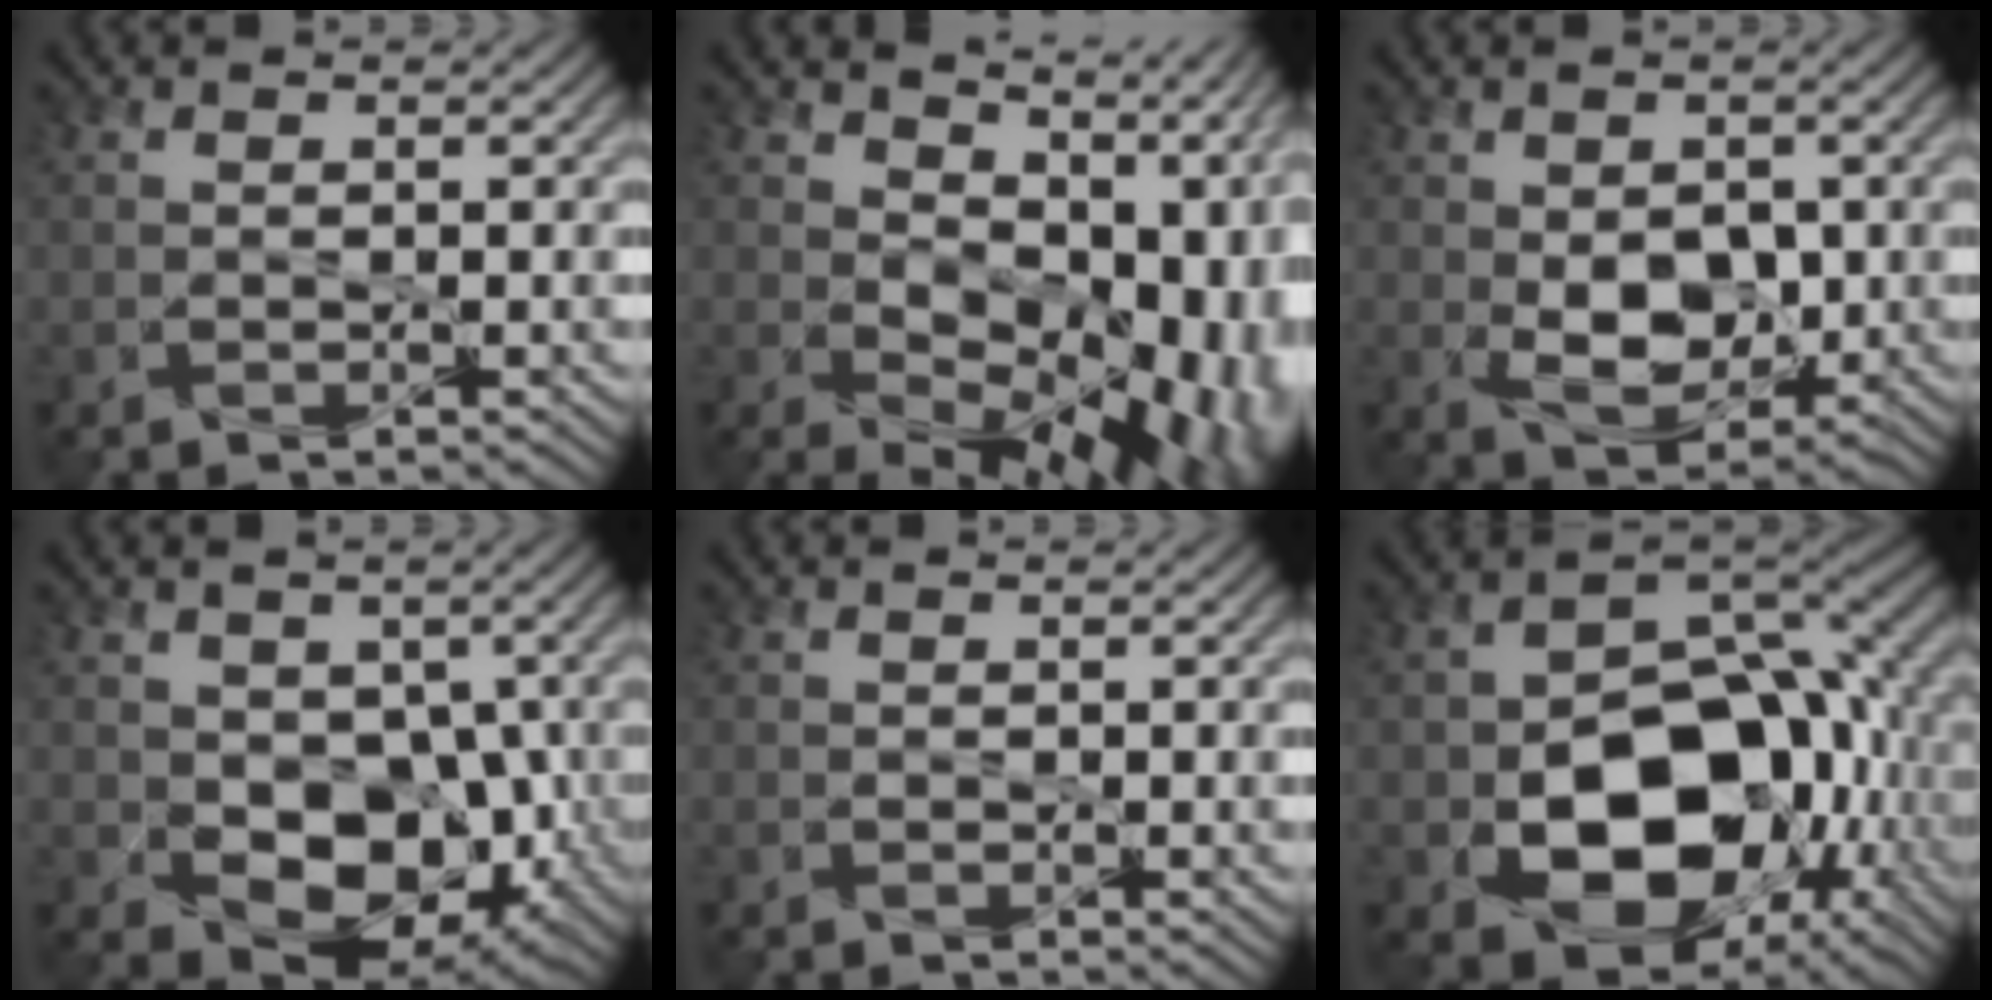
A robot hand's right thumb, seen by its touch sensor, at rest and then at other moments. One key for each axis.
{"total": 15.1, "fx": 0.7, "fy": 9.2, "fz": 11.9, "tx": -0.119, "ty": -0.013, "tz": 0.057}
{"total": 6.9, "fx": -0.3, "fy": 4.2, "fz": 5.4, "tx": -0.103, "ty": -0.012, "tz": -0.005}
{"total": 10.5, "fx": -1.3, "fy": 7.2, "fz": 7.6, "tx": -0.114, "ty": -0.024, "tz": -0.016}
{"total": 1.1, "fx": 0.5, "fy": 0.6, "fz": 0.8, "tx": -0.017, "ty": -0.006, "tz": 0.005}
{"total": 15.7, "fx": -4.2, "fy": 10.7, "fz": 10.6, "tx": -0.155, "ty": -0.044, "tz": -0.056}